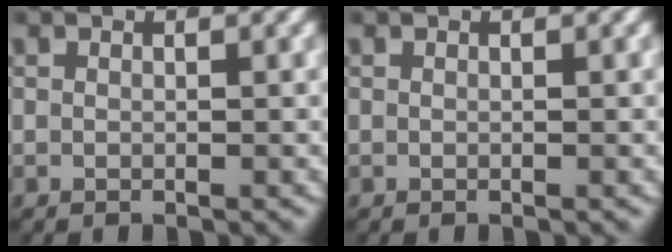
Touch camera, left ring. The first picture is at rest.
{"total": 0.0}